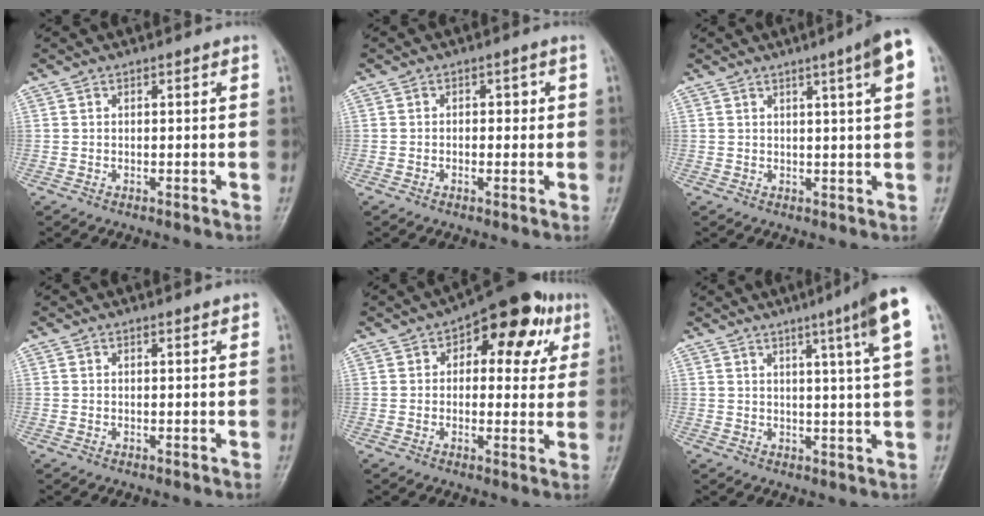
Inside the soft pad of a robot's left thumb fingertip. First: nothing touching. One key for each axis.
{"total": 2.2, "fx": 0.0, "fy": 1.3, "fz": 1.7, "tx": -0.015, "ty": 0.009, "tz": -0.004}
{"total": 6.7, "fx": 2.9, "fy": -0.1, "fz": 6.0, "tx": -0.084, "ty": -0.002, "tz": 0.037}
{"total": 0.5, "fx": 0.4, "fy": 0.1, "fz": 0.3, "tx": -0.005, "ty": -0.002, "tz": 0.003}
{"total": 13.8, "fx": 5.1, "fy": 7.7, "fz": 10.2, "tx": -0.076, "ty": 0.013, "tz": 0.060}
{"total": 9.6, "fx": 4.3, "fy": -0.6, "fz": 8.5, "tx": -0.122, "ty": -0.009, "tz": 0.056}